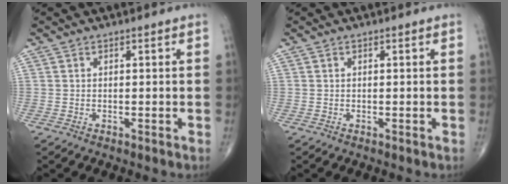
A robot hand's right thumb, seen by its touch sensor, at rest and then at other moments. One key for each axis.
{"total": 0.0}